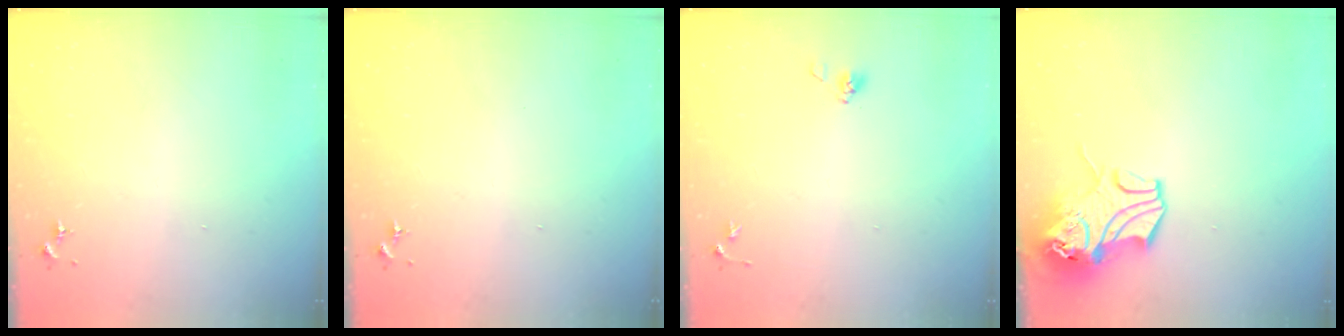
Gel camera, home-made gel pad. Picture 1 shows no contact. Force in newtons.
{"total": 0.0}
{"total": 4.5, "press": 4.3, "slide": 1.3}
{"total": 12.7, "press": 12.6, "slide": 1.9}